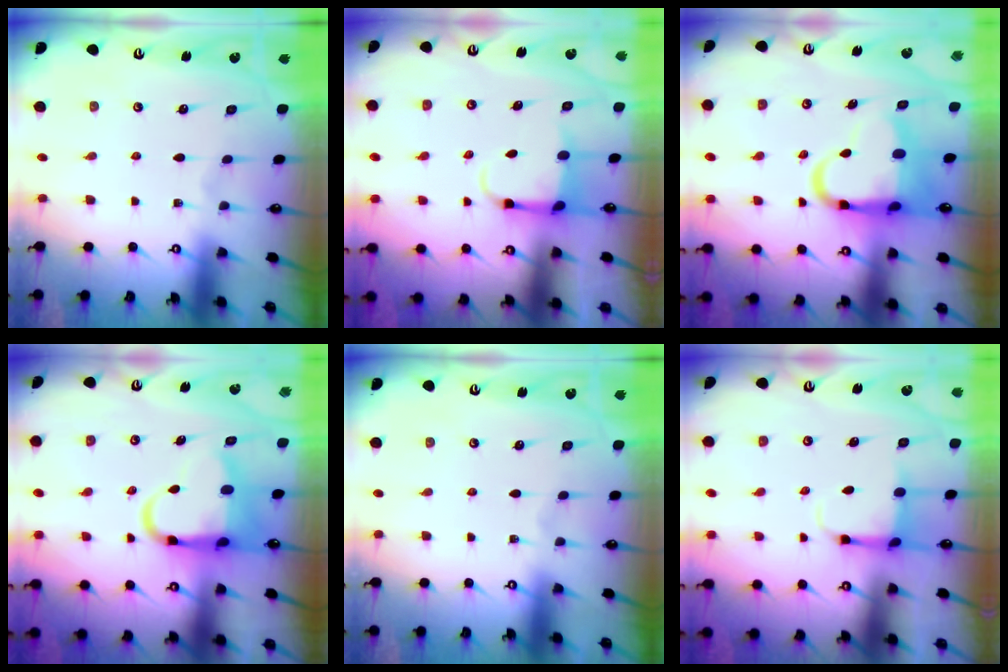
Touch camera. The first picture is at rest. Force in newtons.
{"total": 3.7, "press": 3.6, "slide": 0.9}
{"total": 9.2, "press": 9.0, "slide": 1.9}
{"total": 8.8, "press": 8.3, "slide": 2.9}
{"total": 0.0}
{"total": 3.8, "press": 3.6, "slide": 1.3}